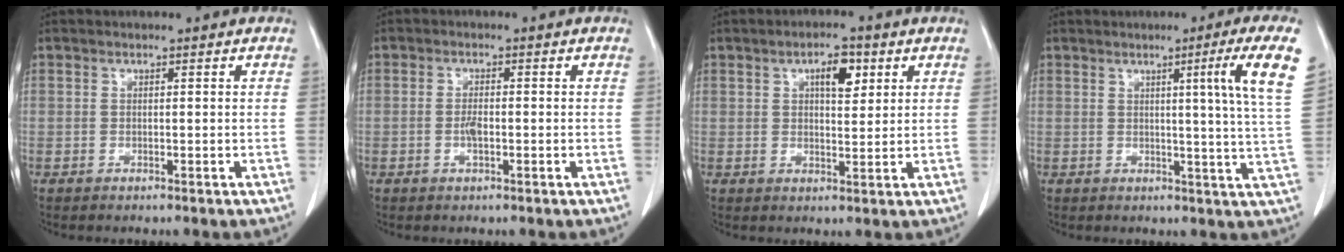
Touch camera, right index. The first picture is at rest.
{"total": 2.1, "force": [-0.5, 0.7, 1.9], "torque": [-0.042, -0.001, -0.009]}
{"total": 5.0, "force": [2.1, 1.9, 4.1], "torque": [-0.066, 0.004, 0.034]}
{"total": 9.6, "force": [3.6, -2.5, 8.5], "torque": [-0.112, -0.009, 0.043]}